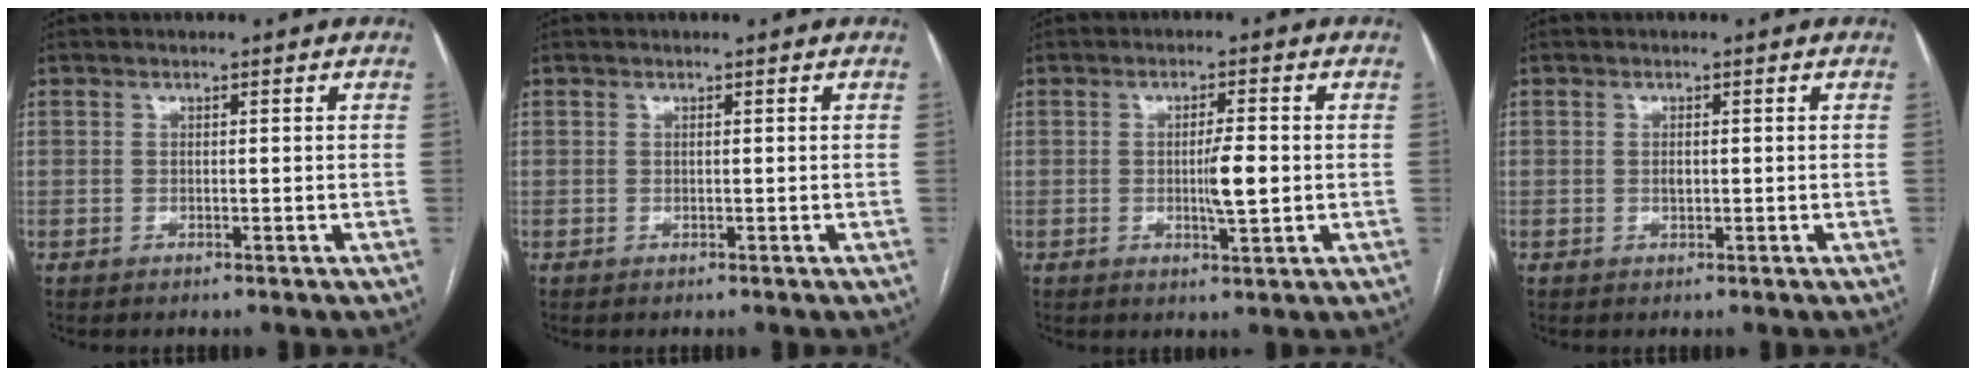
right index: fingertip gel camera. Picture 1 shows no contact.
{"total": 0.0}
{"total": 4.5, "force": [-0.5, 0.5, 4.4], "torque": [-0.074, -0.003, -0.005]}
{"total": 1.0, "force": [0.0, 0.6, 0.8], "torque": [-0.013, 0.001, 0.000]}